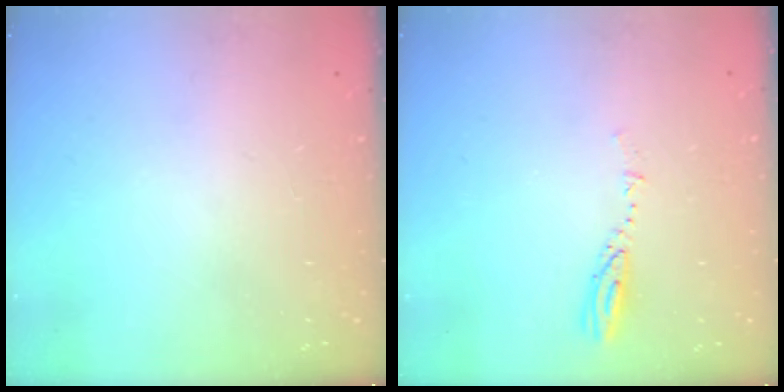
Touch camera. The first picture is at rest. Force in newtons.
{"total": 3.6, "press": 3.6, "slide": 0.1}